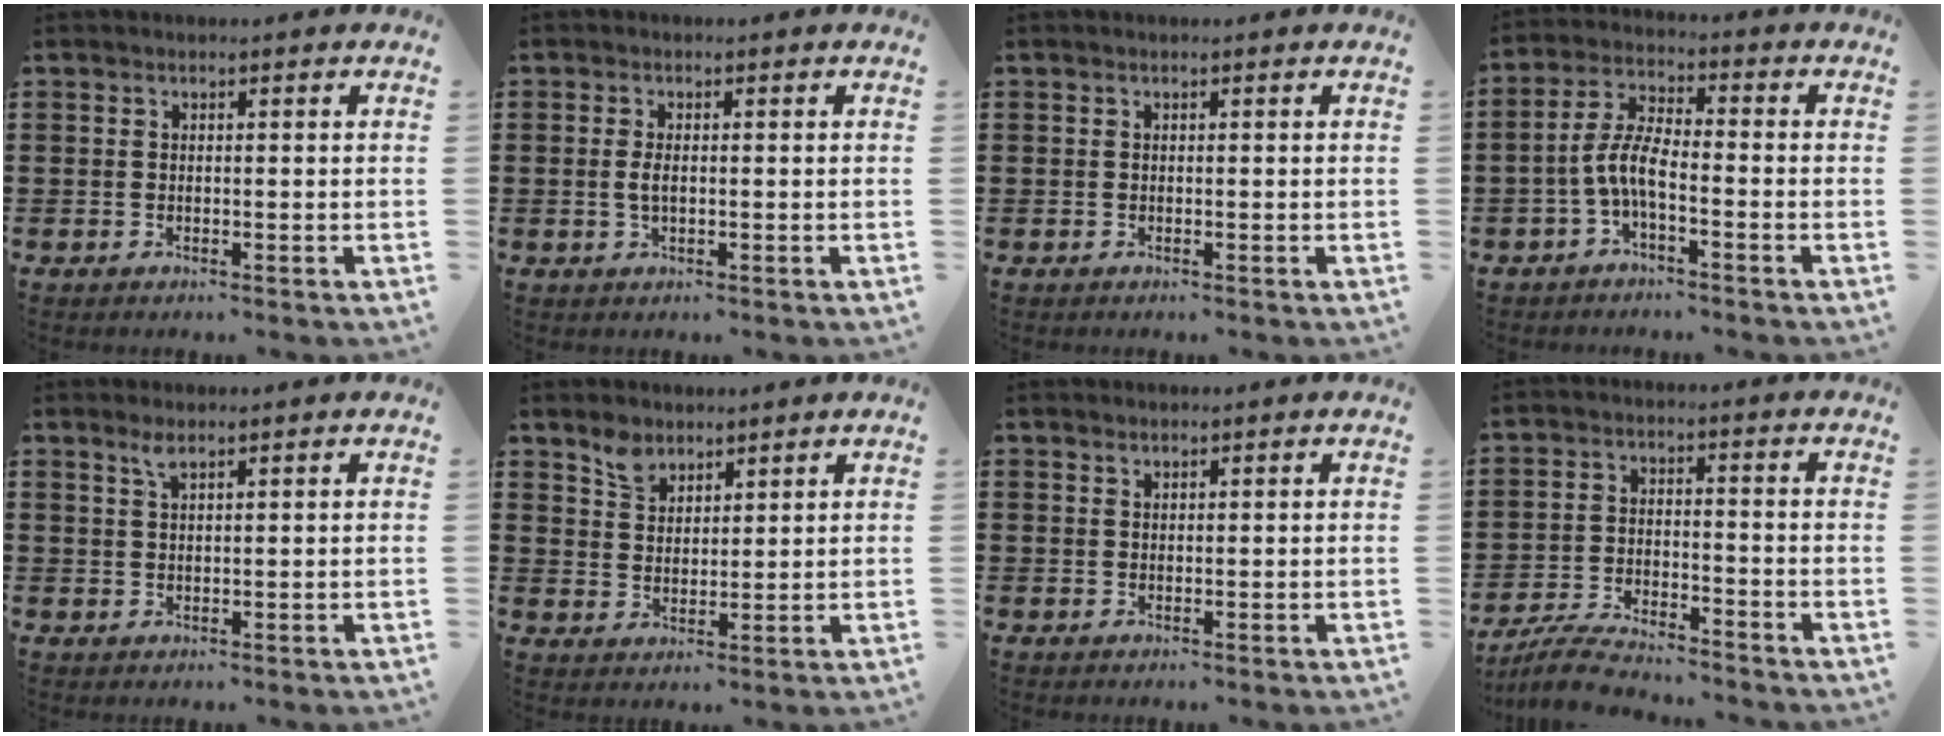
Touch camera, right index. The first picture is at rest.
{"total": 2.1, "force": [0.0, 0.8, 1.9], "torque": [-0.045, -0.001, -0.004]}
{"total": 0.0}
{"total": 6.1, "force": [-2.3, 1.8, 5.3], "torque": [-0.128, -0.006, -0.050]}
{"total": 1.8, "force": [1.3, 0.4, 1.2], "torque": [-0.027, 0.001, 0.024]}
{"total": 4.0, "force": [3.1, 2.3, 1.0], "torque": [-0.023, 0.003, 0.060]}
{"total": 0.8, "force": [0.8, 0.4, 0.0], "torque": [-0.001, 0.001, 0.015]}
{"total": 5.6, "force": [-5.4, 0.7, 1.6], "torque": [-0.039, 0.002, -0.106]}